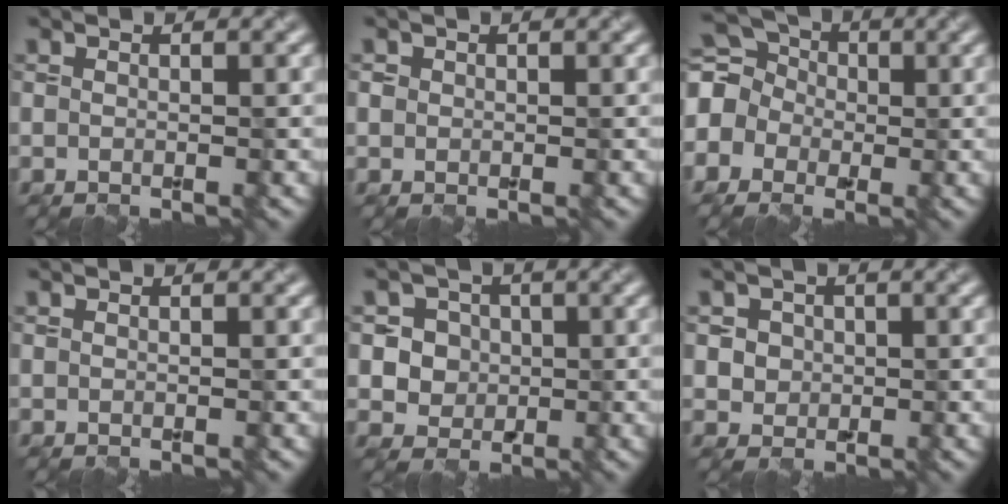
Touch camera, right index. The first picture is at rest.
{"total": 0.6, "force": [0.1, 0.6, 0.0], "torque": [0.006, -0.003, 0.003]}
{"total": 7.2, "force": [-0.2, 6.6, 3.0], "torque": [-0.086, 0.032, -0.052]}
{"total": 0.0}
{"total": 5.0, "force": [0.9, 4.6, 1.6], "torque": [-0.014, 0.016, 0.011]}
{"total": 3.0, "force": [0.9, 2.6, 1.2], "torque": [-0.015, 0.006, 0.016]}